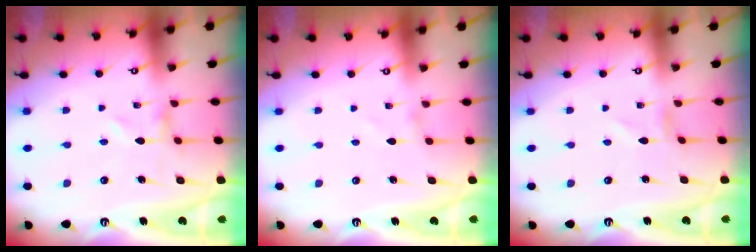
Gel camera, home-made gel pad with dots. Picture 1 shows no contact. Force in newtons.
{"total": 1.2, "press": 1.2, "slide": 0.0}
{"total": 0.7, "press": 0.7, "slide": 0.2}